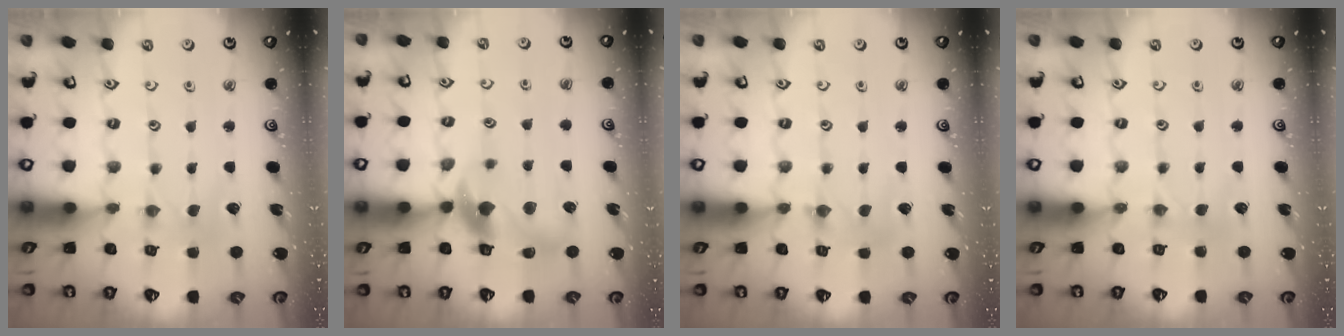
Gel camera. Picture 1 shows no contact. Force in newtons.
{"total": 11.5, "press": 11.3, "slide": 1.6}
{"total": 1.7, "press": 1.7, "slide": 0.2}
{"total": 2.2, "press": 2.2, "slide": 0.4}